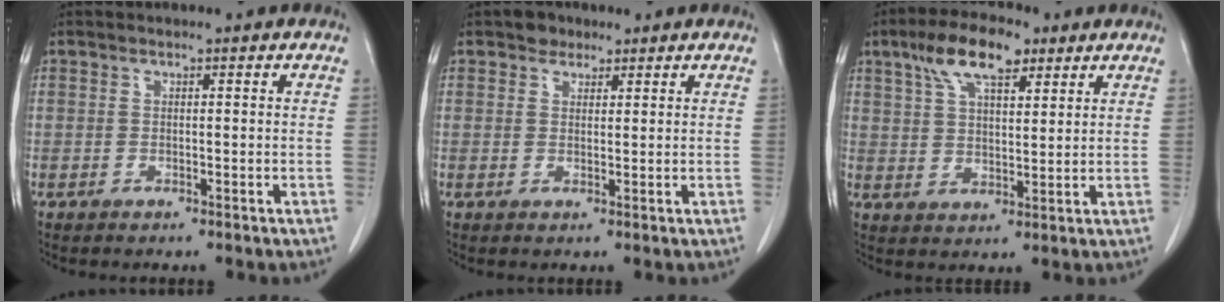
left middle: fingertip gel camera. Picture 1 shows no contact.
{"total": 2.2, "force": [1.5, 1.6, 0.5], "torque": [-0.007, 0.004, 0.023]}
{"total": 9.3, "force": [5.6, 3.3, 6.7], "torque": [-0.129, 0.018, 0.101]}